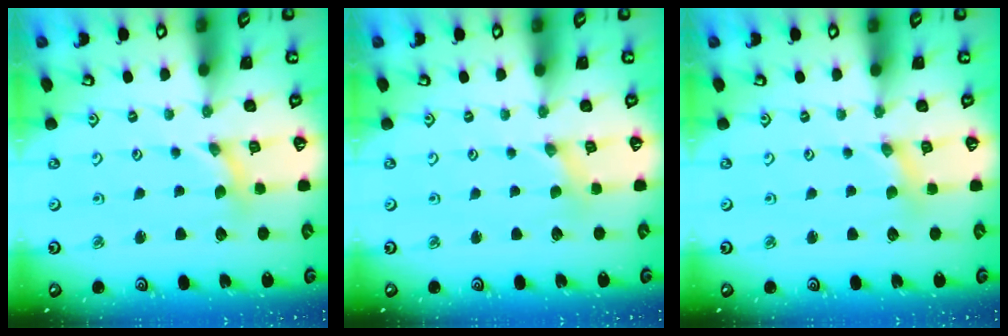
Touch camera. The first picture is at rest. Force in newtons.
{"total": 0.0}
{"total": 1.1, "press": 1.1, "slide": 0.2}